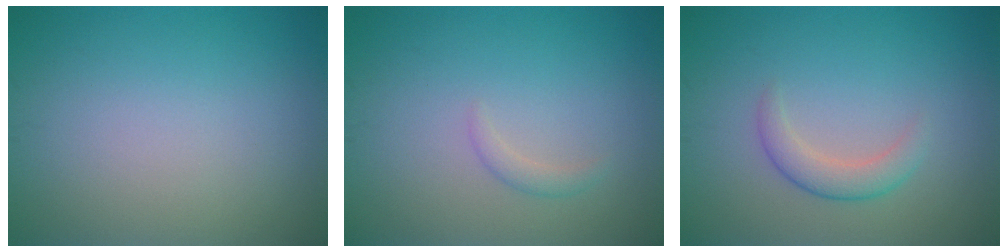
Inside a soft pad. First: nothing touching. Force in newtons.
{"total": 1.0, "press": 1.0, "slide": 0.1}
{"total": 2.3, "press": 2.3, "slide": 0.1}